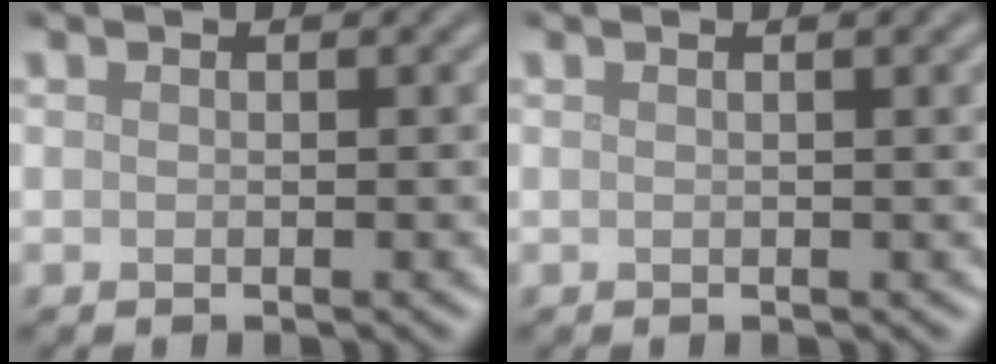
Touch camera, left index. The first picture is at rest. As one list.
[{"total": 1.8, "force": [0.6, 0.5, 1.6], "torque": [-0.016, 0.005, 0.005]}]